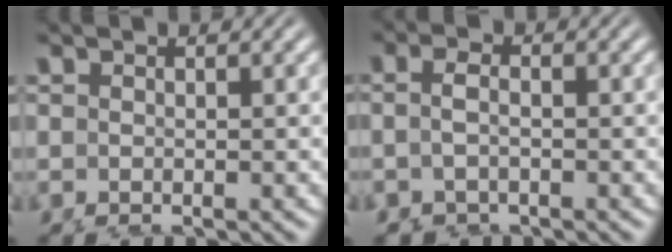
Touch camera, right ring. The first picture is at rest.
{"total": 2.6, "force": [-0.6, 2.0, 1.6], "torque": [-0.033, 0.000, -0.015]}